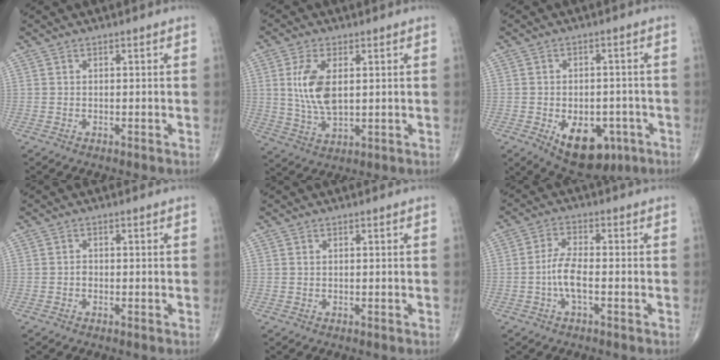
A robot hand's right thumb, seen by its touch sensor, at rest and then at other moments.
{"total": 9.0, "force": [1.7, 4.4, 7.7], "torque": [-0.157, -0.012, 0.038]}
{"total": 12.5, "force": [-5.2, 7.6, 8.5], "torque": [-0.096, 0.016, -0.062]}
{"total": 0.8, "force": [-0.3, 0.6, 0.4], "torque": [-0.001, 0.003, -0.009]}
{"total": 0.0}
{"total": 5.2, "force": [-1.4, 1.5, 4.8], "torque": [-0.103, 0.010, -0.032]}